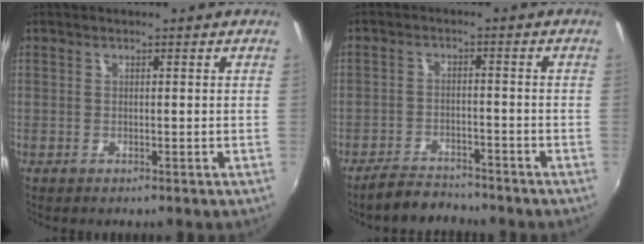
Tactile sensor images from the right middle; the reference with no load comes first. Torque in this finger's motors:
{"motor_torque": [0.83, -0.80, 0.18, 0.09]}